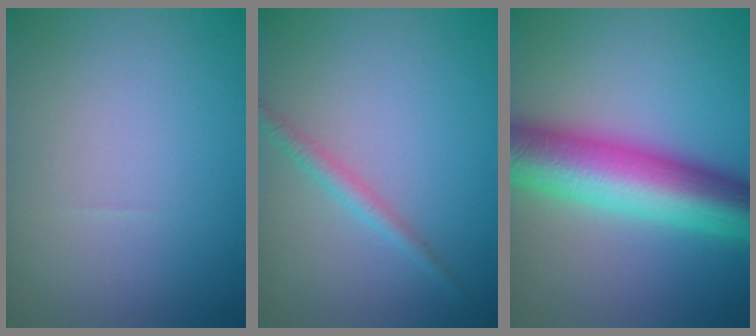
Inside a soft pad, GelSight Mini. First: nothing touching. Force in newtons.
{"total": 1.6, "press": 1.6, "slide": 0.1}
{"total": 10.4, "press": 10.4, "slide": 0.1}